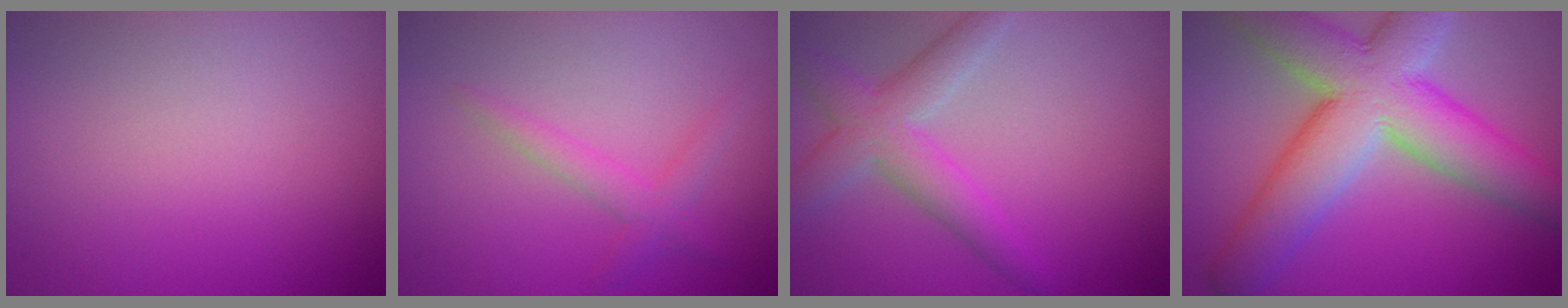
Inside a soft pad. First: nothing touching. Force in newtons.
{"total": 2.0, "press": 2.0, "slide": 0.2}
{"total": 3.5, "press": 3.5, "slide": 0.2}
{"total": 11.2, "press": 11.2, "slide": 0.9}